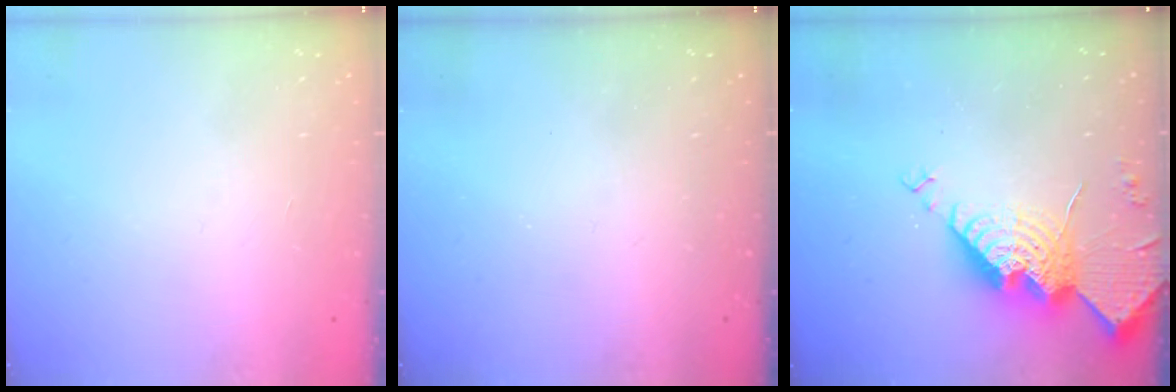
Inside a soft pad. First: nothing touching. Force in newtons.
{"total": 0.0}
{"total": 16.7, "press": 16.6, "slide": 1.5}